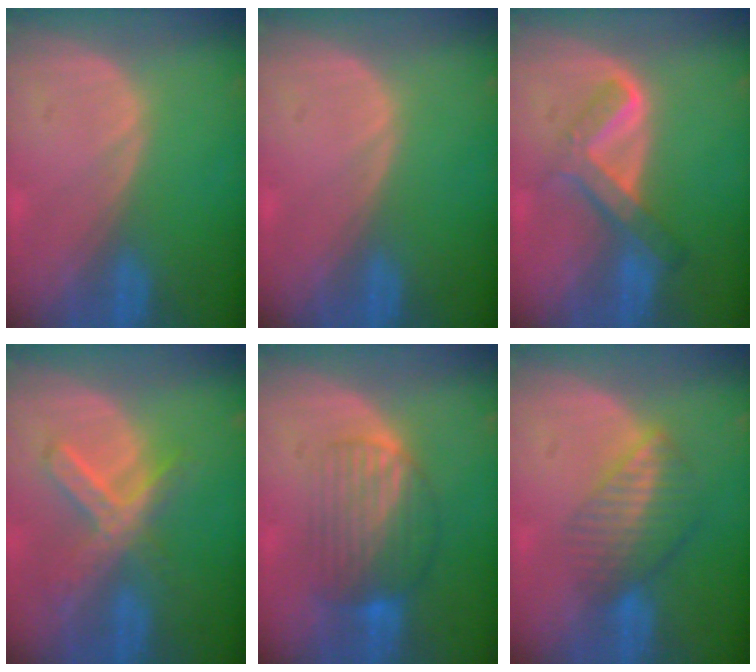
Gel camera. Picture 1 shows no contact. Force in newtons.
{"total": 0.0}
{"total": 6.7, "press": 5.7, "slide": 3.5}
{"total": 7.3, "press": 6.3, "slide": 3.8}
{"total": 7.6, "press": 7.0, "slide": 3.1}
{"total": 6.7, "press": 5.8, "slide": 3.4}